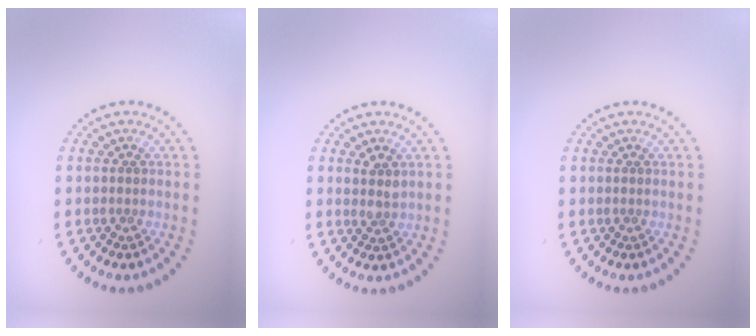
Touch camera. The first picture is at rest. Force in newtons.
{"total": 1.5, "press": 1.3, "slide": 0.9}
{"total": 0.0}